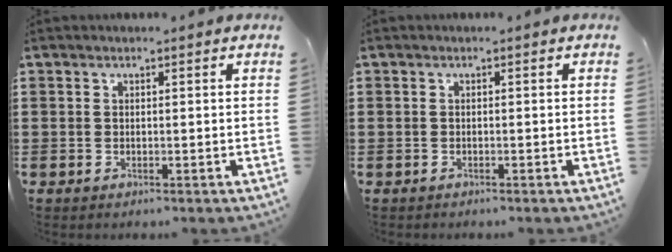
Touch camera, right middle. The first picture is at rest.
{"total": 0.5, "force": [-0.4, 0.3, -0.1], "torque": [0.002, 0.005, -0.011]}